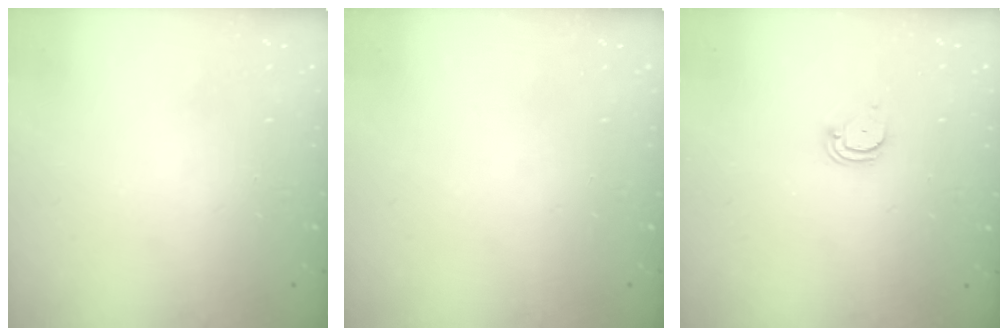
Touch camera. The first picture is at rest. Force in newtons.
{"total": 0.0}
{"total": 2.1, "press": 2.1, "slide": 0.2}